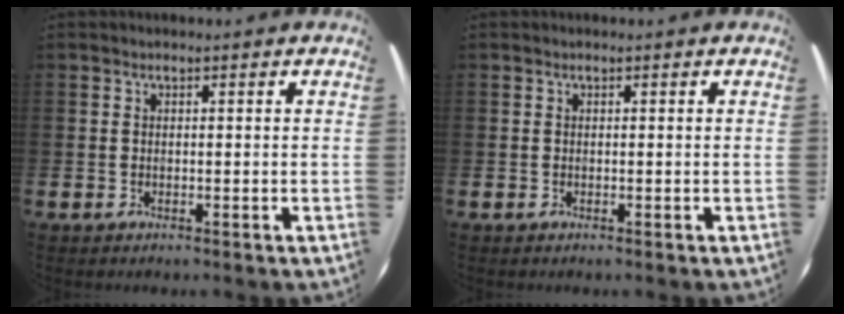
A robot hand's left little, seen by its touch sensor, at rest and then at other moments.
{"total": 0.0}